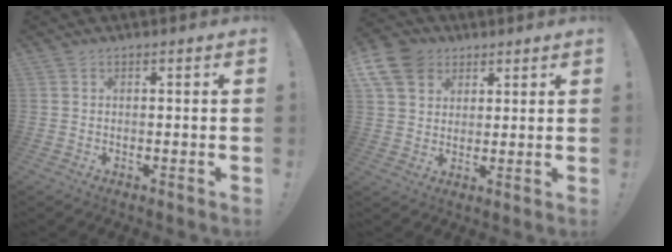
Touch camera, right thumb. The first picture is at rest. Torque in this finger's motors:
{"motor_torque": [0.29, 0.30, 0.30, 0.00, 0.24]}